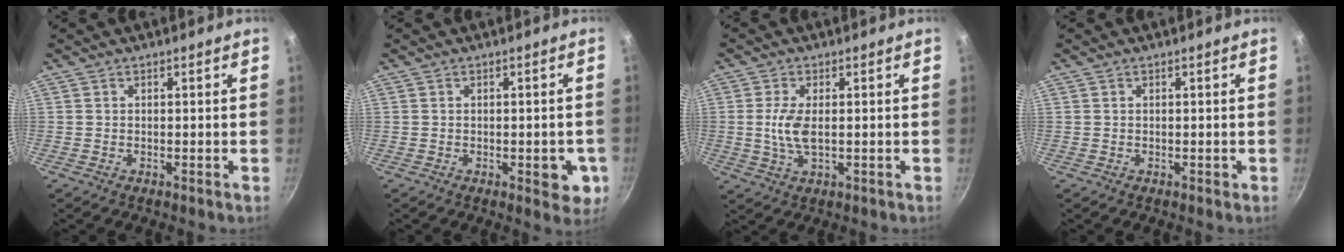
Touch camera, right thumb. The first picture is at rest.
{"total": 5.6, "force": [-1.4, 2.6, 4.7], "torque": [-0.039, -0.001, -0.018]}
{"total": 5.7, "force": [0.1, 2.5, 5.1], "torque": [-0.111, -0.003, 0.001]}
{"total": 0.6, "force": [0.0, 0.4, 0.4], "torque": [-0.001, 0.003, 0.000]}